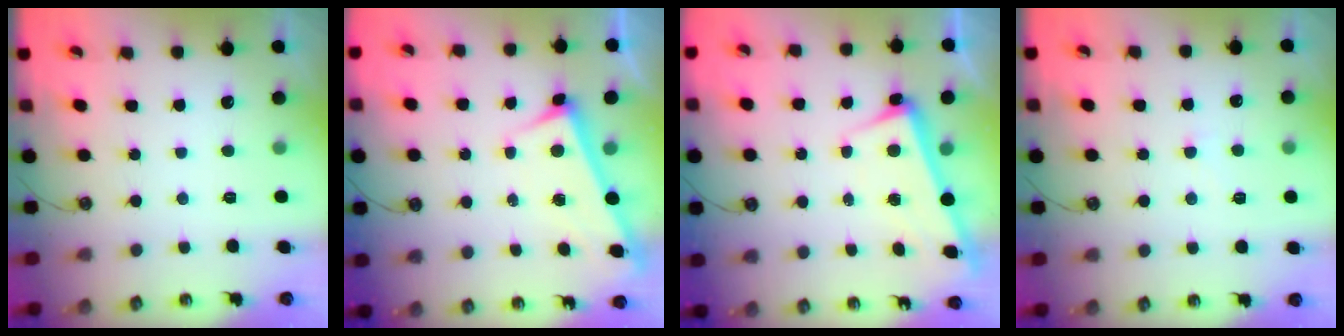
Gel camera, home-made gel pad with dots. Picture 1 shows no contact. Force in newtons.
{"total": 3.0, "press": 3.0, "slide": 0.2}
{"total": 2.6, "press": 2.3, "slide": 1.1}
{"total": 4.4, "press": 4.4, "slide": 0.6}